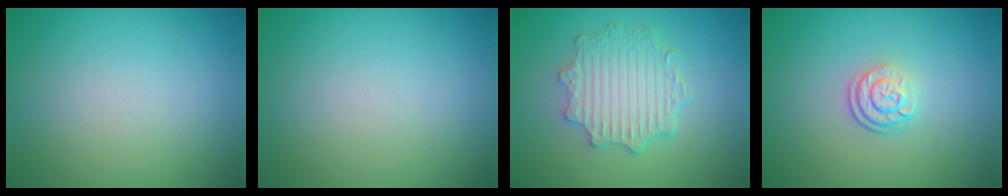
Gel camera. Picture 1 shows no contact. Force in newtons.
{"total": 0.0}
{"total": 4.8, "press": 3.7, "slide": 3.0}
{"total": 2.6, "press": 1.9, "slide": 1.8}